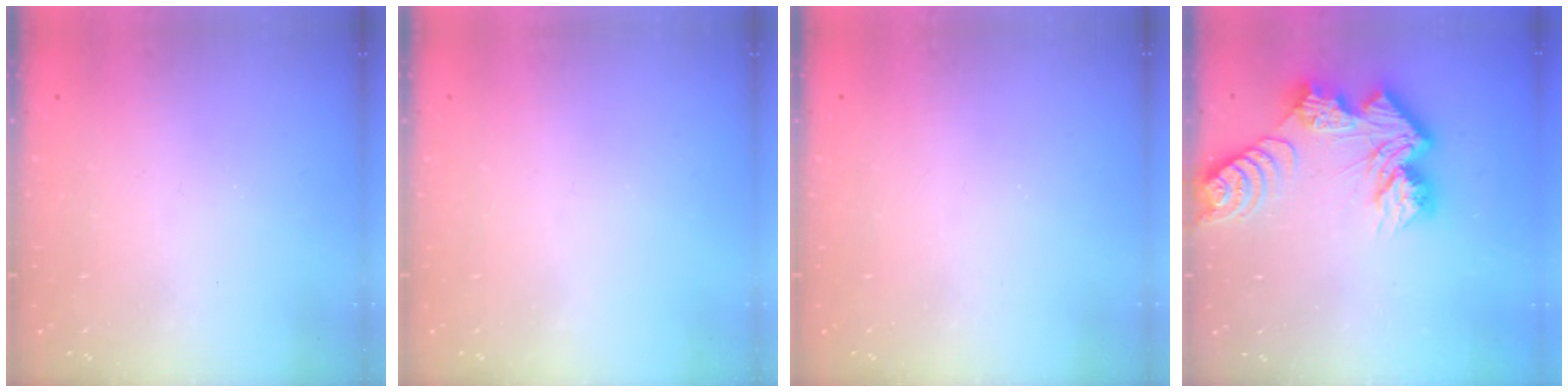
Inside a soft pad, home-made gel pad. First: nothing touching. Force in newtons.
{"total": 0.0}
{"total": 0.0}
{"total": 15.0, "press": 15.0, "slide": 1.2}